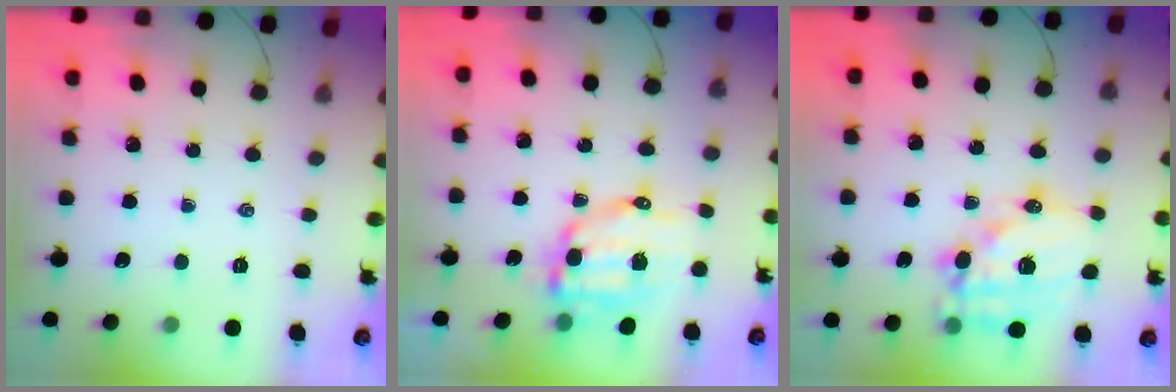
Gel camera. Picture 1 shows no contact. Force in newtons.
{"total": 9.6, "press": 9.3, "slide": 2.0}
{"total": 16.0, "press": 15.6, "slide": 3.6}